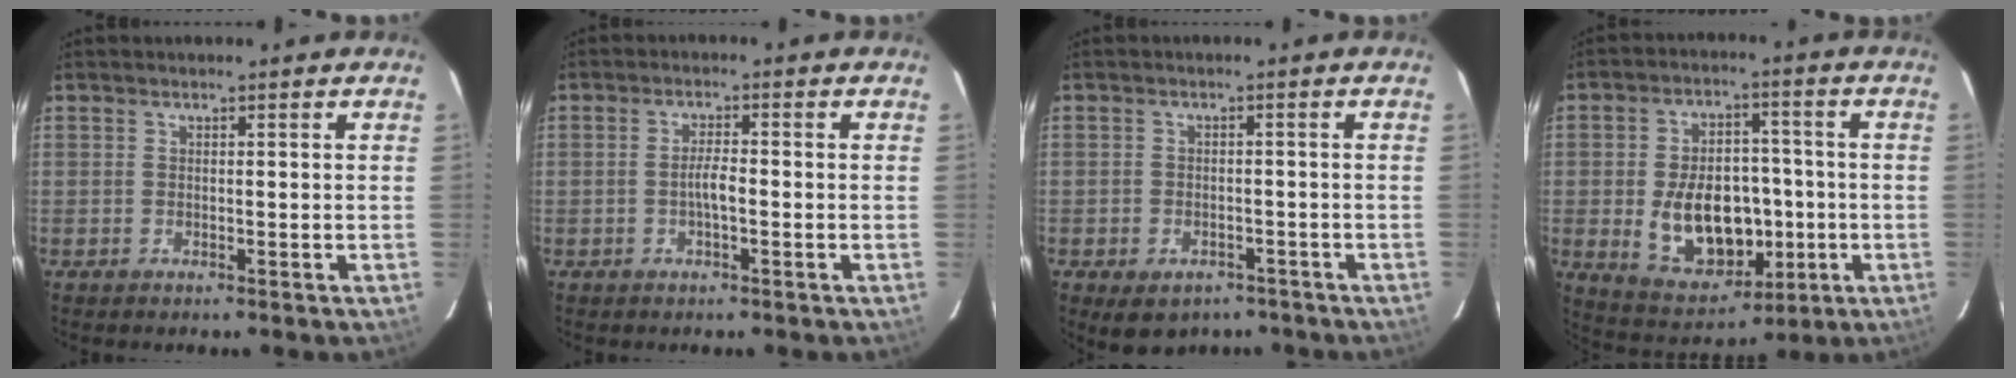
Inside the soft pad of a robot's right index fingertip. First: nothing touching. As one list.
[{"total": 2.7, "force": [-0.8, 0.4, 2.5], "torque": [-0.049, 0.004, -0.015]}, {"total": 7.8, "force": [-5.2, 4.9, 3.3], "torque": [-0.067, -0.001, -0.060]}, {"total": 15.2, "force": [-2.5, 10.2, 11.0], "torque": [-0.213, 0.006, -0.011]}]